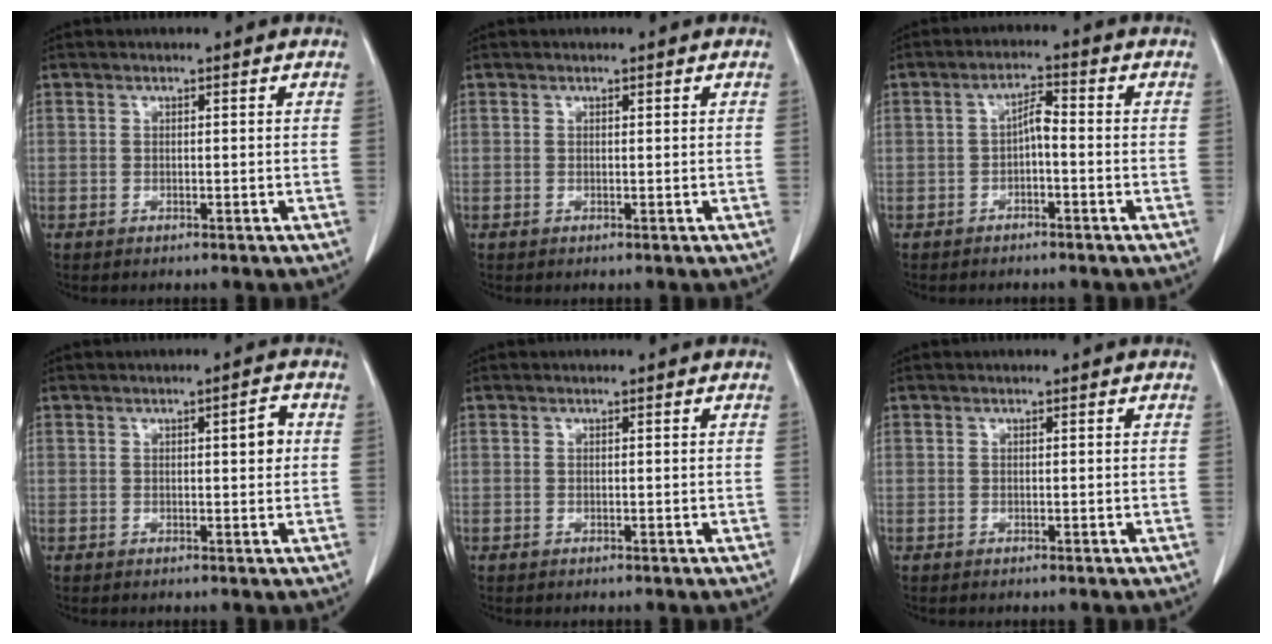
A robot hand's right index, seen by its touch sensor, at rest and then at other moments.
{"total": 0.0}
{"total": 3.0, "force": [-0.8, 0.8, 2.7], "torque": [-0.047, 0.010, -0.012]}
{"total": 2.6, "force": [0.5, 0.6, 2.5], "torque": [-0.034, 0.004, 0.006]}
{"total": 0.0}
{"total": 0.0}